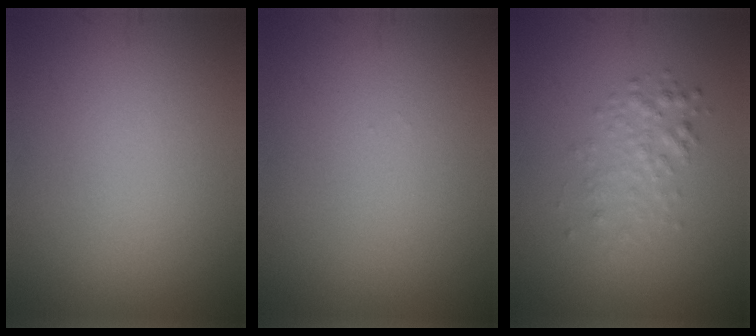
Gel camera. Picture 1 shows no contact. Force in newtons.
{"total": 0.0}
{"total": 2.0, "press": 2.0, "slide": 0.1}